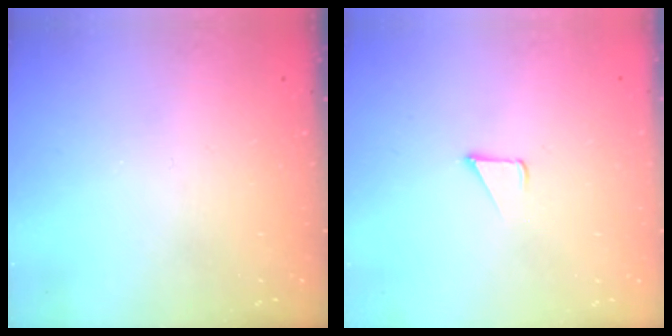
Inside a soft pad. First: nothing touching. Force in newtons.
{"total": 1.7, "press": 1.7, "slide": 0.1}